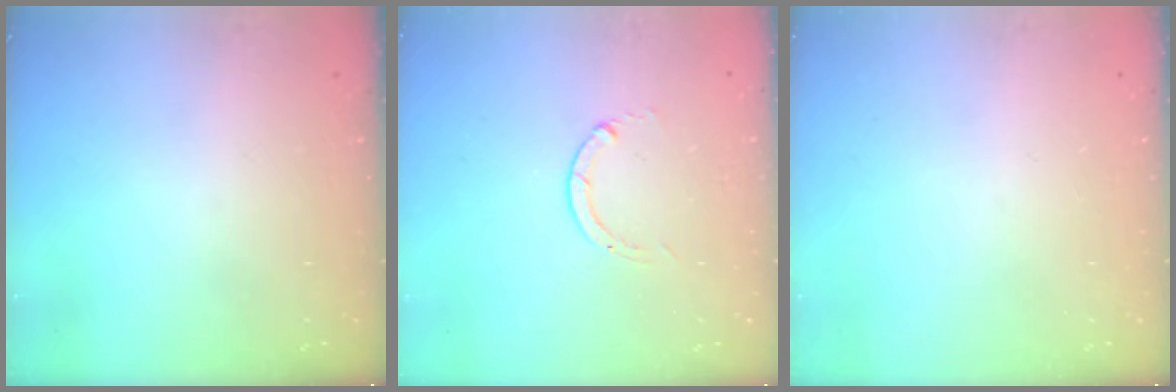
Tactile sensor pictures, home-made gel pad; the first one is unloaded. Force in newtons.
{"total": 0.0}
{"total": 0.0}